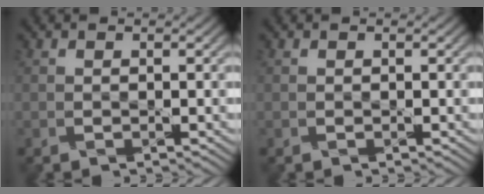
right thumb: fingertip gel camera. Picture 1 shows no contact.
{"total": 0.0}